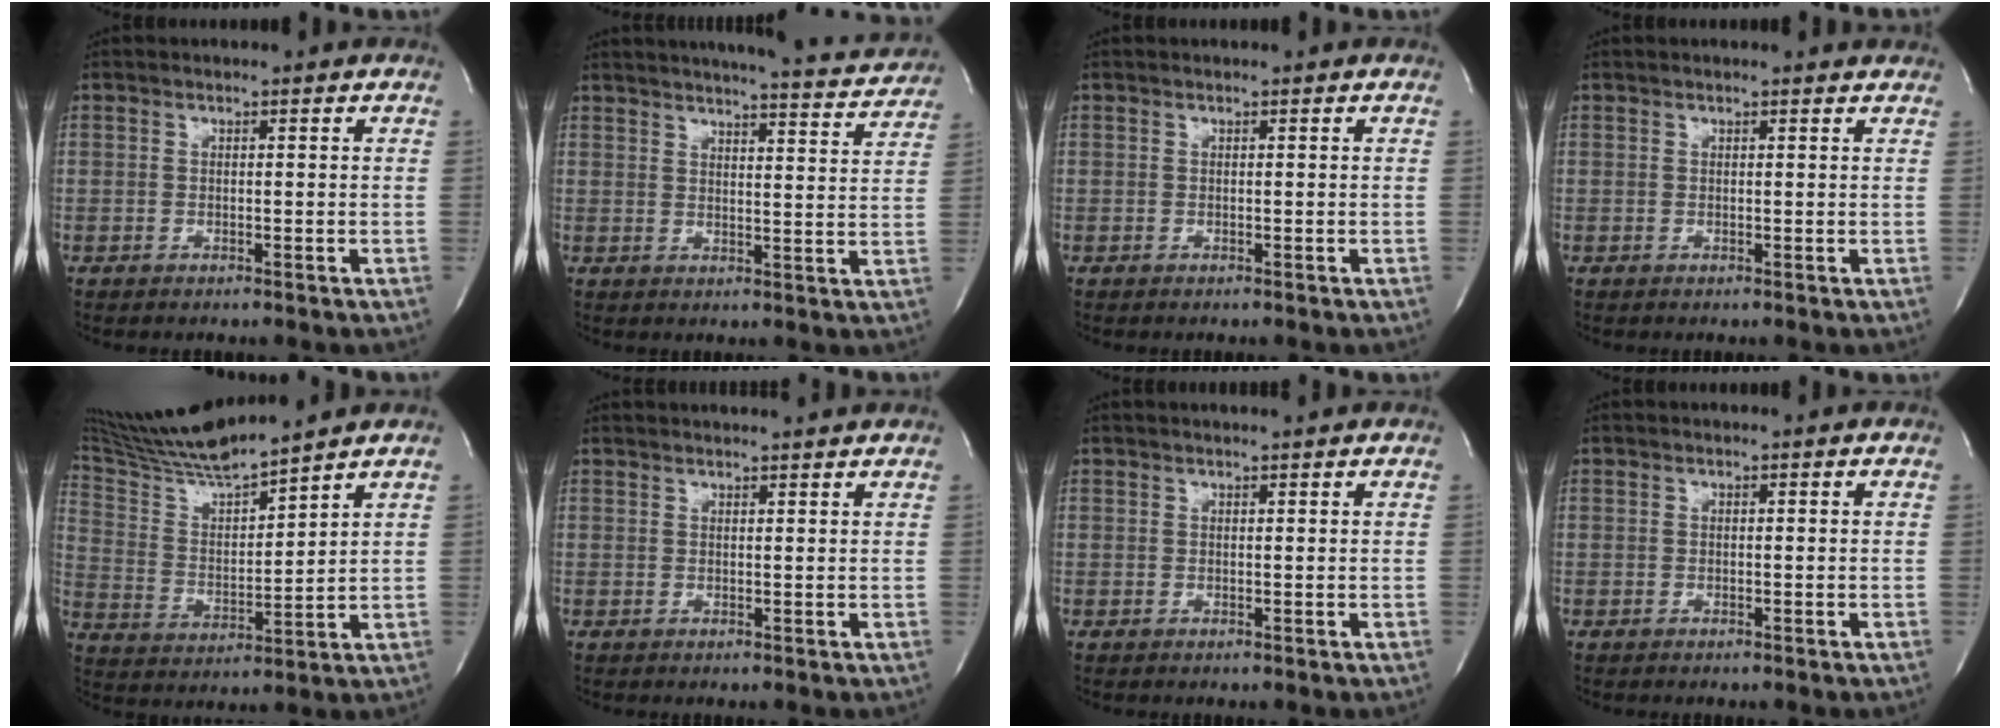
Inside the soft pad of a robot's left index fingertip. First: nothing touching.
{"total": 16.4, "force": [15.3, 1.7, 5.5], "torque": [-0.076, -0.023, 0.179]}
{"total": 0.0}
{"total": 2.6, "force": [2.5, 0.6, 0.7], "torque": [-0.011, 0.008, 0.015]}
{"total": 13.6, "force": [12.5, -0.6, 5.1], "torque": [-0.108, 0.002, 0.240]}
{"total": 6.6, "force": [6.3, -0.2, 1.7], "torque": [-0.019, 0.020, 0.065]}
{"total": 2.4, "force": [2.3, 0.1, 0.9], "torque": [-0.009, 0.012, 0.025]}
{"total": 0.0}